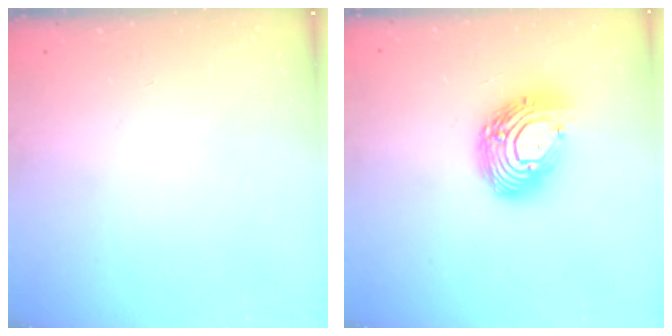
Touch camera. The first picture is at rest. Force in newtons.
{"total": 15.3, "press": 15.3, "slide": 1.2}